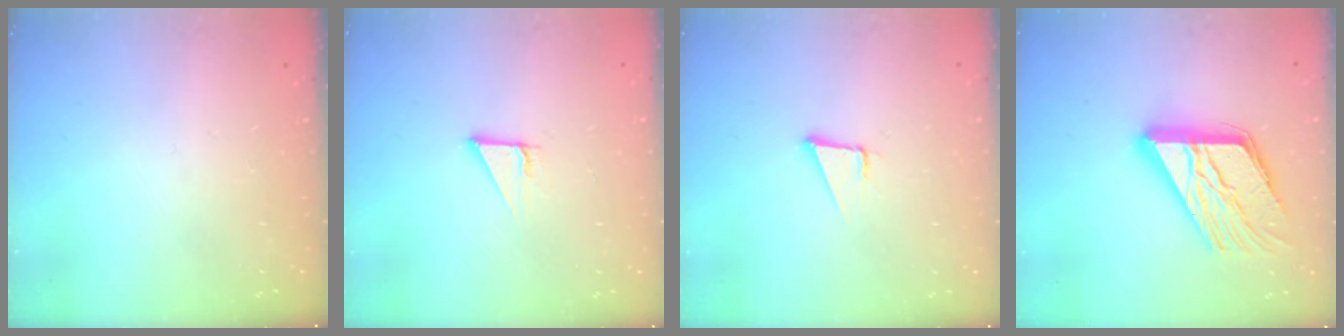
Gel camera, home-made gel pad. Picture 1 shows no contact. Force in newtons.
{"total": 2.9, "press": 2.9, "slide": 0.1}
{"total": 3.4, "press": 2.6, "slide": 2.2}
{"total": 18.9, "press": 18.8, "slide": 1.9}